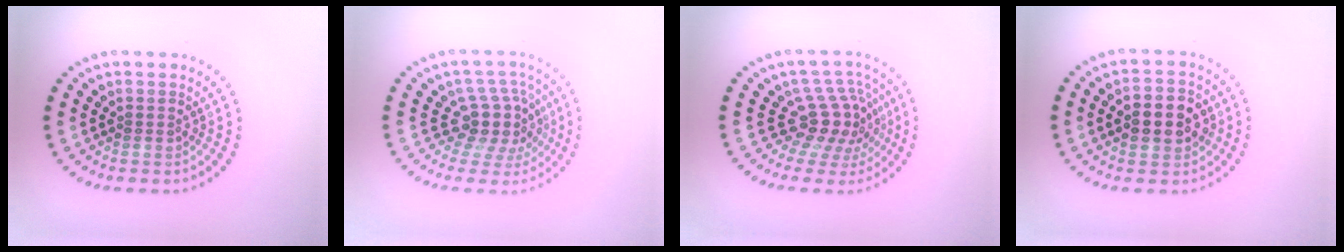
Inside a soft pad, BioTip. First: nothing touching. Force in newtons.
{"total": 3.9, "press": 2.9, "slide": 2.6}
{"total": 4.3, "press": 3.0, "slide": 3.1}
{"total": 4.6, "press": 4.6, "slide": 0.4}